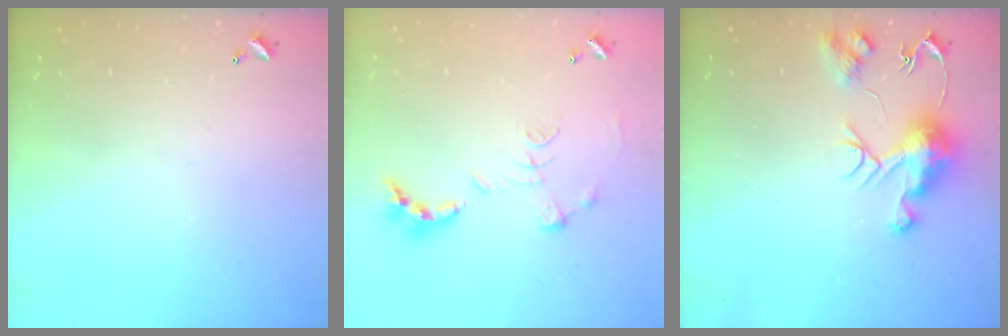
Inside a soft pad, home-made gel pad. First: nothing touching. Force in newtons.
{"total": 1.1, "press": 1.0, "slide": 0.4}
{"total": 10.6, "press": 10.6, "slide": 0.9}